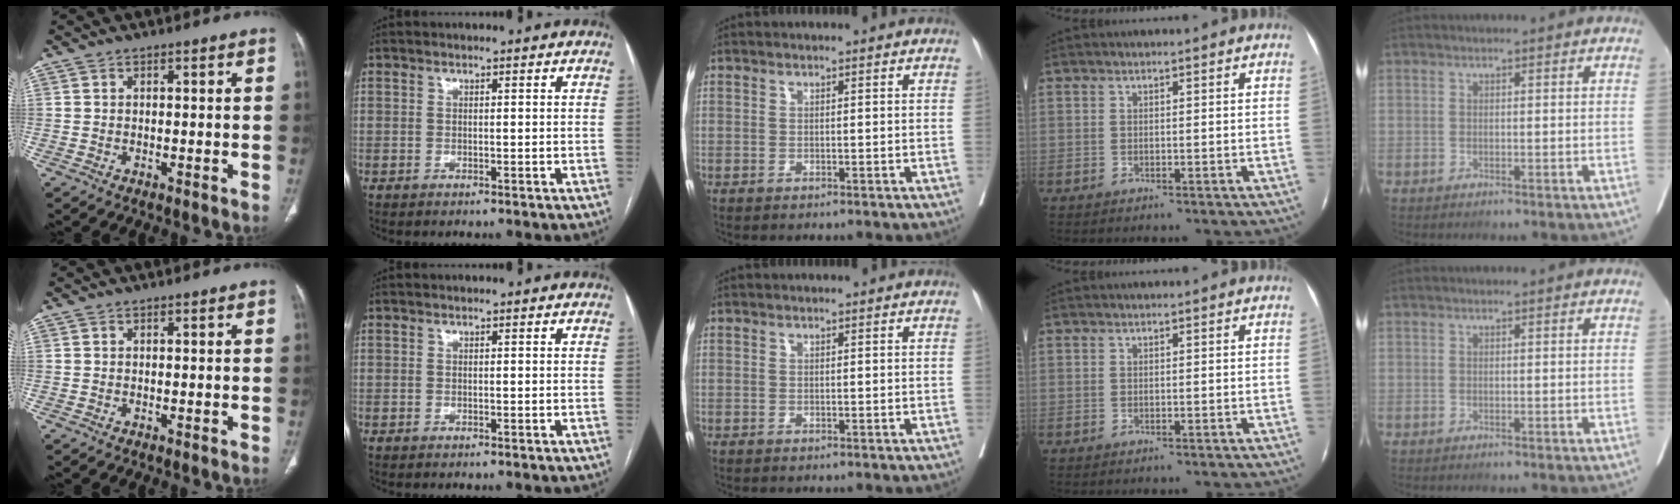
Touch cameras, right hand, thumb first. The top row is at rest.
{}